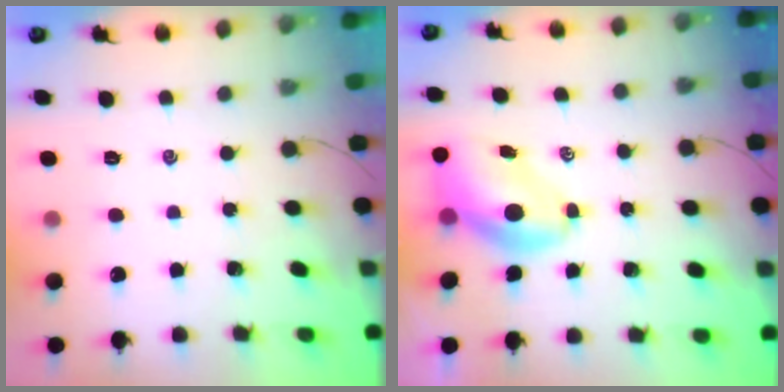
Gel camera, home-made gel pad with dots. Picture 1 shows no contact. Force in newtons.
{"total": 7.0, "press": 6.9, "slide": 1.4}